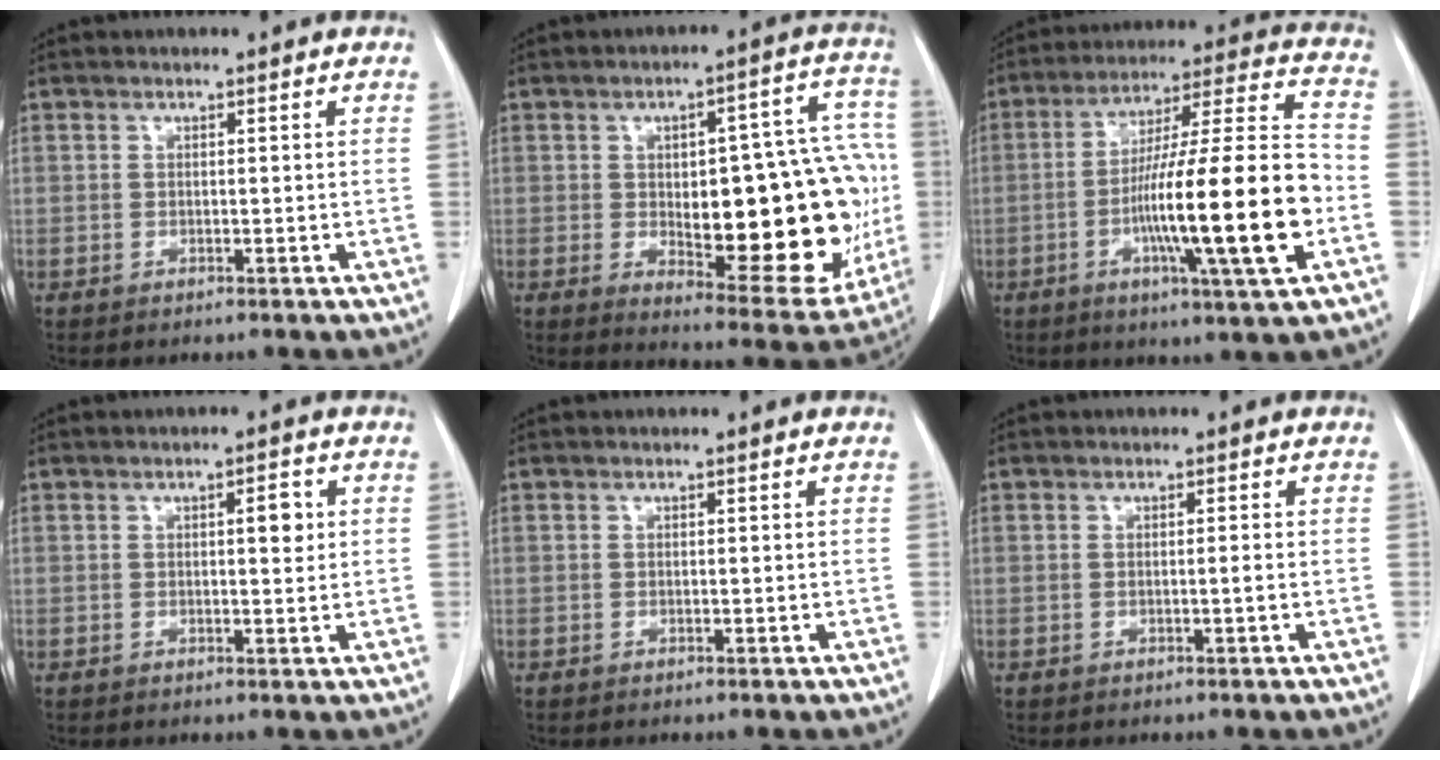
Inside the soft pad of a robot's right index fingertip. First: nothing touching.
{"total": 24.5, "force": [-2.2, 8.4, 22.9], "torque": [-0.235, 0.025, -0.001]}
{"total": 20.6, "force": [-5.2, 0.6, 19.9], "torque": [-0.319, -0.002, -0.085]}
{"total": 2.5, "force": [0.6, 0.7, 2.4], "torque": [-0.035, 0.002, 0.009]}
{"total": 0.0}
{"total": 0.7, "force": [-0.2, -0.2, 0.7], "torque": [-0.009, 0.000, -0.002]}